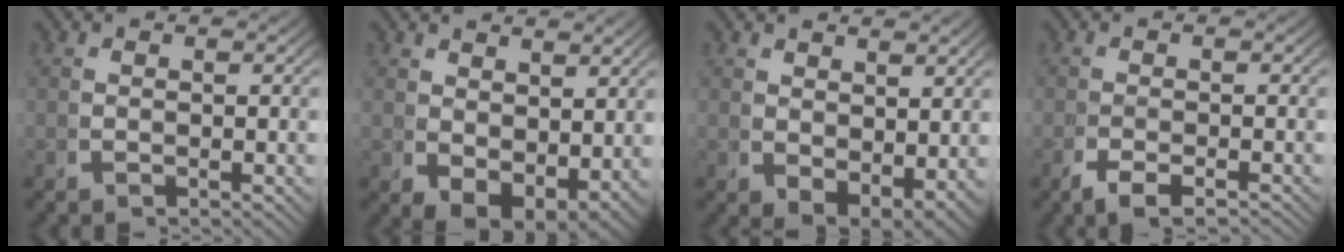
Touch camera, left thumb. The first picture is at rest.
{"total": 5.3, "force": [-0.7, 3.7, 3.7], "torque": [-0.057, -0.041, 0.013]}
{"total": 4.0, "force": [0.1, 2.7, 2.9], "torque": [-0.041, -0.030, 0.024]}
{"total": 1.6, "force": [-1.4, -0.4, 0.5], "torque": [0.001, 0.005, -0.027]}